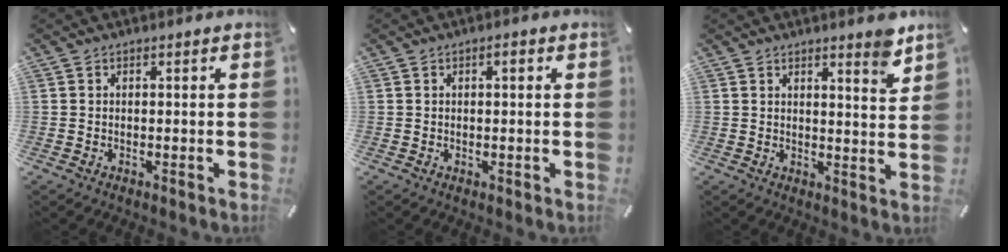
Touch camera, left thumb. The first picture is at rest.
{"total": 1.6, "force": [0.4, 0.8, 1.4], "torque": [-0.027, 0.005, 0.006]}
{"total": 5.4, "force": [4.6, 0.7, 2.7], "torque": [-0.041, -0.035, 0.077]}